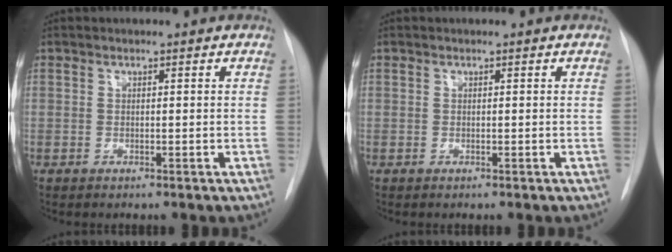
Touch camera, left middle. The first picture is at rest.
{"total": 0.0}